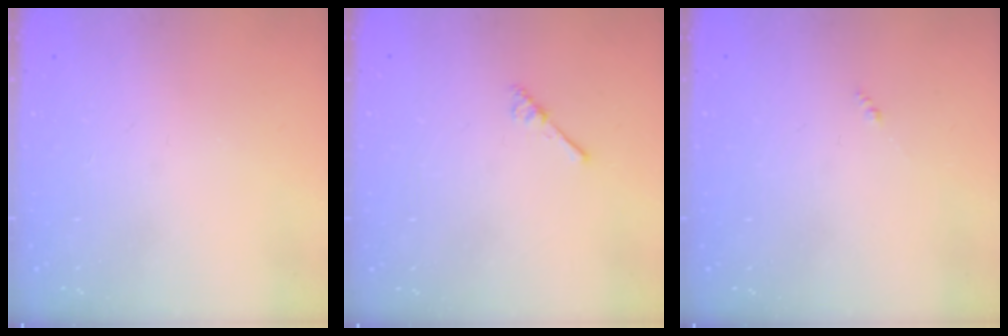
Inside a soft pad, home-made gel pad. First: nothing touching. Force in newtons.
{"total": 3.0, "press": 3.0, "slide": 0.3}
{"total": 0.0}